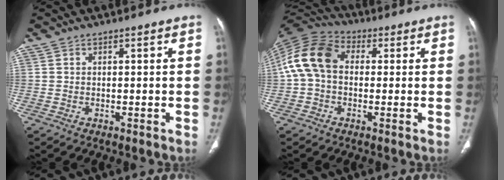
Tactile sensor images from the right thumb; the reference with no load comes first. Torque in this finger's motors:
{"motor_torque": [-0.58, 1.21, 0.59, -0.55, 0.15]}